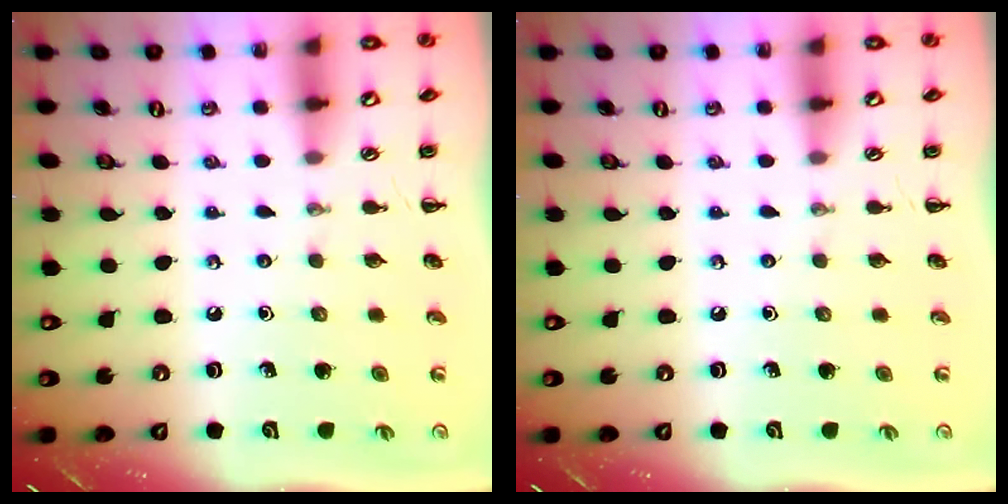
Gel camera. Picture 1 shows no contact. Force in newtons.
{"total": 0.0}